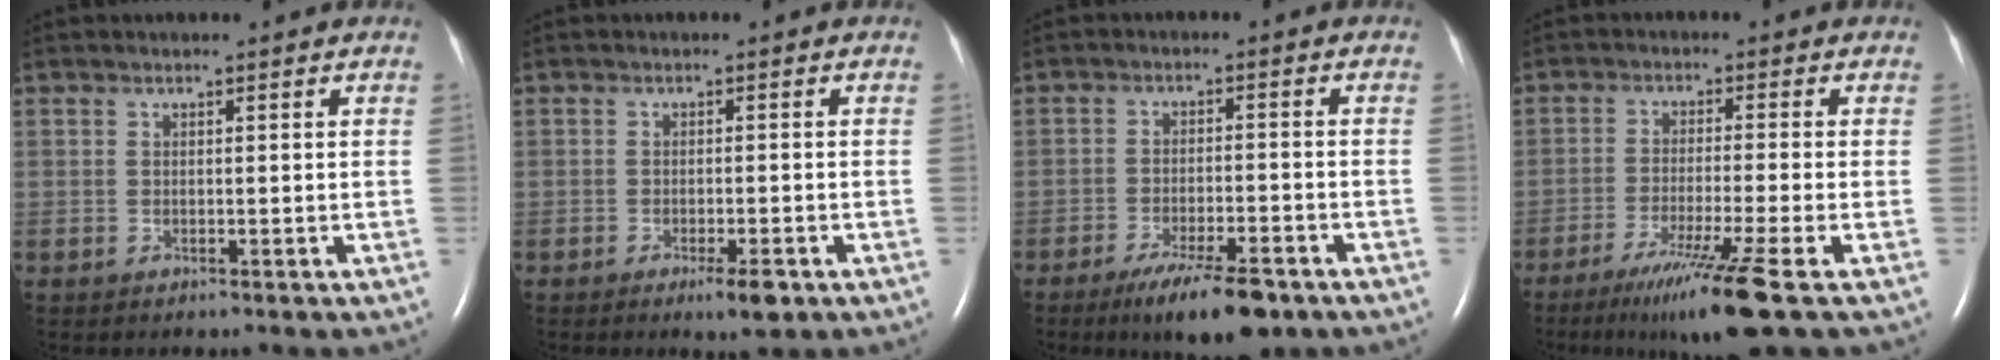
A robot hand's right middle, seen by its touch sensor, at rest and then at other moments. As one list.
[{"total": 3.1, "force": [-1.7, 0.5, 2.5], "torque": [-0.038, -0.004, -0.024]}, {"total": 9.2, "force": [-6.4, 1.7, 6.4], "torque": [-0.106, -0.016, -0.101]}, {"total": 10.0, "force": [-6.4, -2.2, 7.4], "torque": [-0.127, -0.037, -0.110]}]